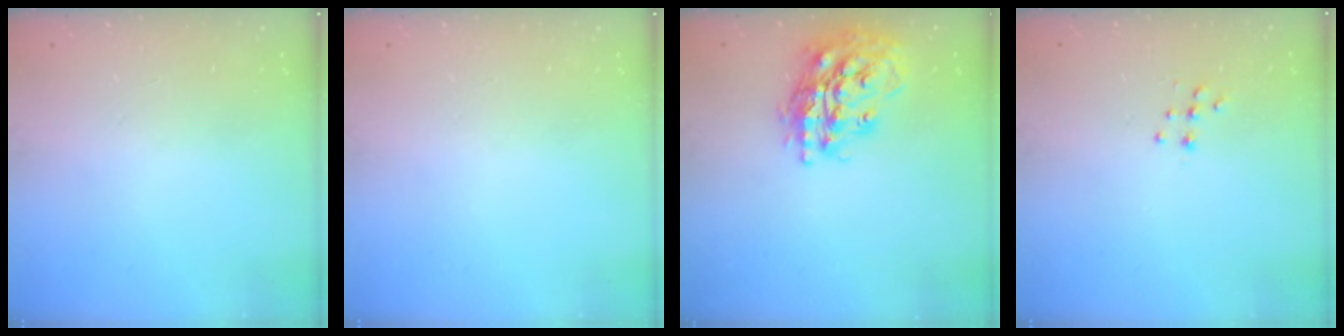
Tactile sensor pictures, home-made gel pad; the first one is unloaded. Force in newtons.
{"total": 0.0}
{"total": 21.2, "press": 21.1, "slide": 2.1}
{"total": 6.8, "press": 6.8, "slide": 0.5}